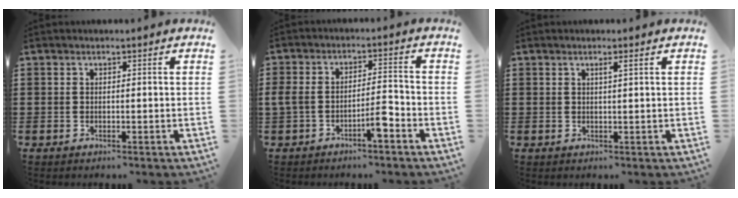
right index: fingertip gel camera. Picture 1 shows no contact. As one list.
[{"total": 5.3, "force": [-2.9, 1.8, 4.1], "torque": [-0.076, 0.011, -0.054]}, {"total": 1.2, "force": [0.5, -0.1, 1.1], "torque": [-0.021, -0.001, 0.007]}]